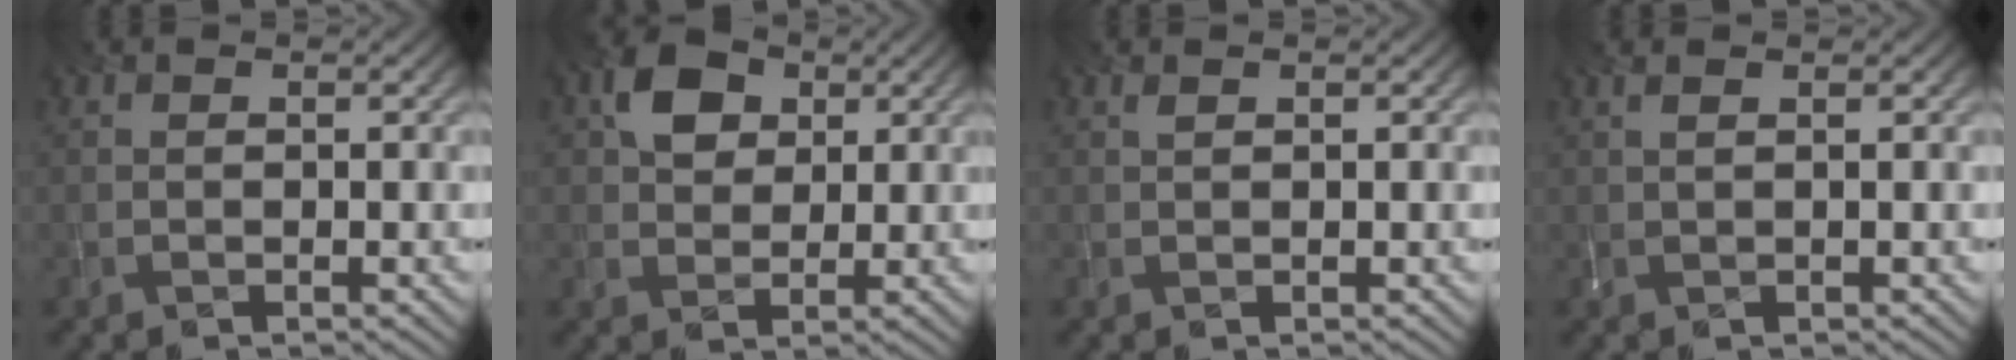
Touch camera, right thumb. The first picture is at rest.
{"total": 5.4, "force": [2.0, 3.9, 3.0], "torque": [-0.068, 0.008, 0.025]}
{"total": 0.7, "force": [0.5, 0.0, 0.5], "torque": [-0.012, 0.002, 0.010]}
{"total": 1.3, "force": [0.7, 0.0, 1.1], "torque": [-0.030, 0.006, 0.014]}